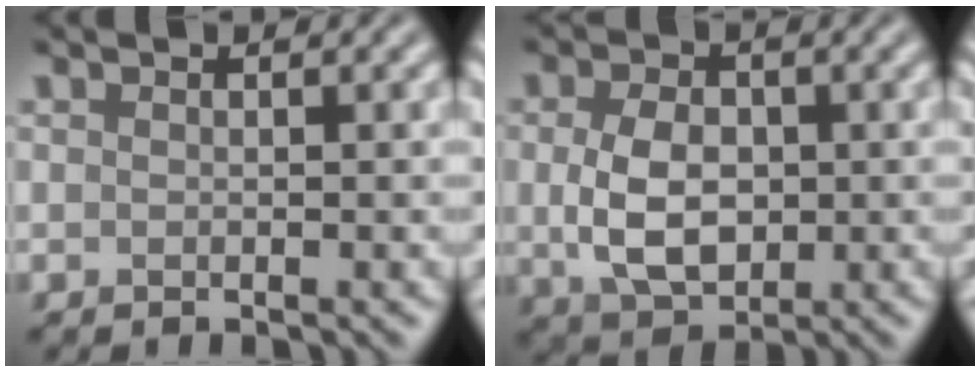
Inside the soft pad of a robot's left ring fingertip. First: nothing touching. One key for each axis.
{"total": 5.4, "fx": -0.2, "fy": 3.7, "fz": 3.9, "tx": -0.082, "ty": -0.005, "tz": -0.001}